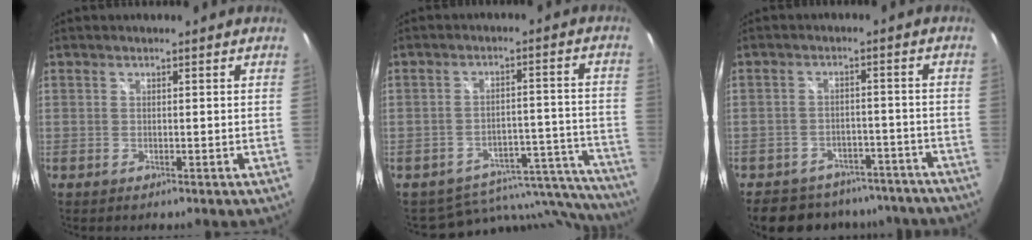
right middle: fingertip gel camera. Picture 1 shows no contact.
{"total": 16.5, "force": [-14.7, 6.0, 4.4], "torque": [-0.054, 0.027, -0.175]}
{"total": 16.7, "force": [-13.9, 7.6, 5.3], "torque": [-0.116, 0.022, -0.171]}